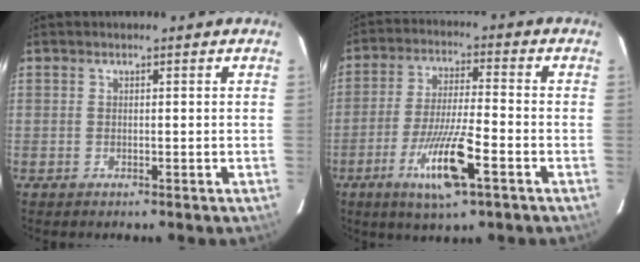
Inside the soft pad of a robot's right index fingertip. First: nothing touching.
{"total": 11.3, "force": [-5.2, 0.9, 10.0], "torque": [-0.190, -0.019, -0.091]}